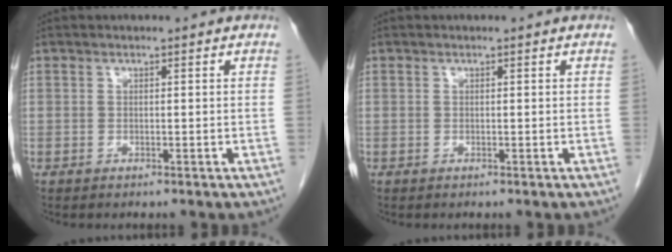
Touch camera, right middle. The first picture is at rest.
{"total": 0.0}